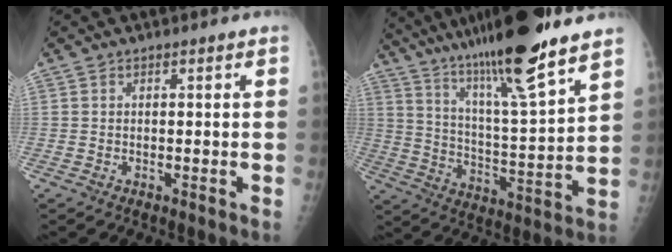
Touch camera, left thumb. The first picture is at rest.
{"total": 21.9, "force": [16.5, 1.4, 14.2], "torque": [-0.228, -0.057, 0.281]}